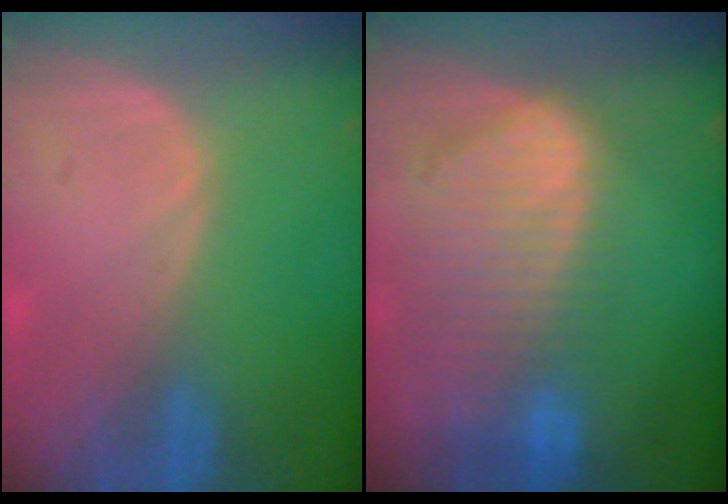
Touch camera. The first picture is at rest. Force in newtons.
{"total": 10.4, "press": 8.9, "slide": 5.4}